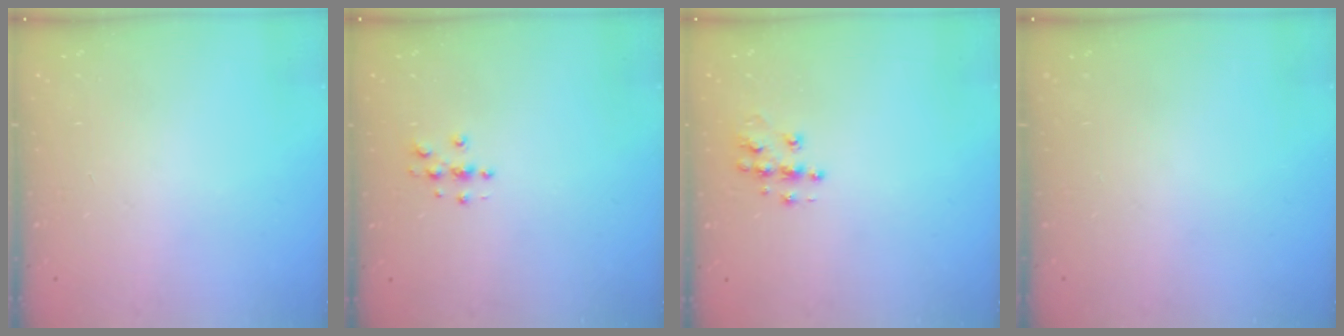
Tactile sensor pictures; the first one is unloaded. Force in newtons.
{"total": 4.3, "press": 4.3, "slide": 0.5}
{"total": 8.8, "press": 8.8, "slide": 0.4}
{"total": 0.0}